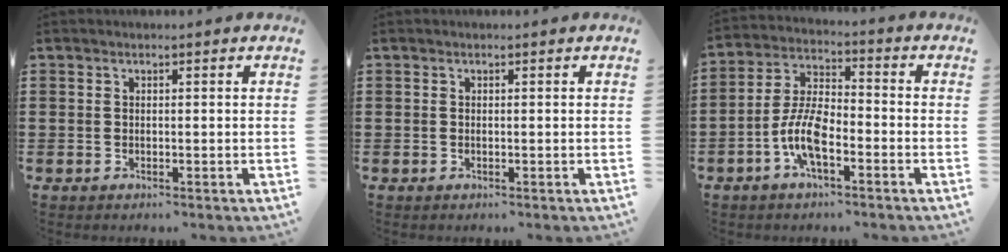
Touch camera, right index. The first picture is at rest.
{"total": 0.0}
{"total": 7.8, "force": [-3.3, 3.0, 6.4], "torque": [-0.153, -0.005, -0.069]}